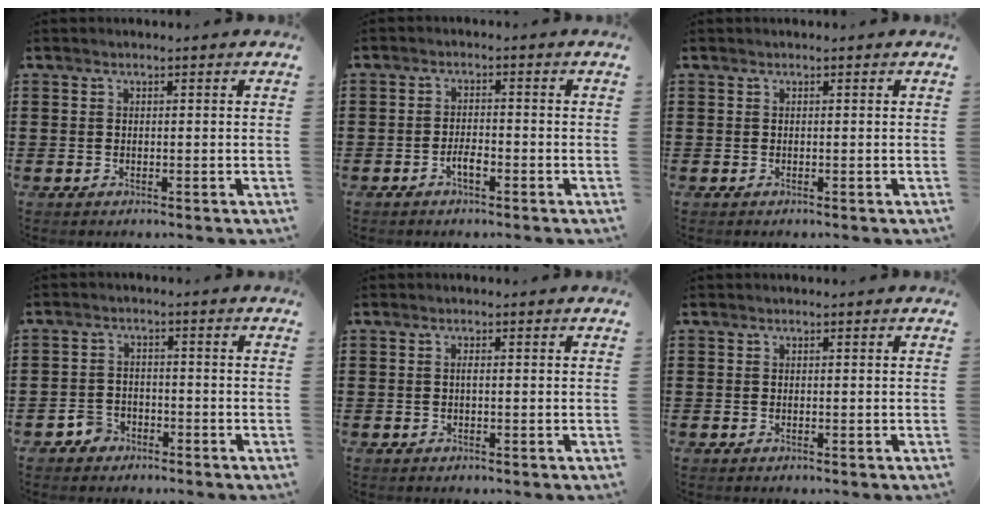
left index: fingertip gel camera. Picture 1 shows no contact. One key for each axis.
{"total": 2.6, "fx": -1.4, "fy": 0.8, "fz": 2.1, "tx": -0.037, "ty": 0.003, "tz": -0.026}
{"total": 0.0}
{"total": 3.0, "fx": -2.5, "fy": 1.7, "fz": 0.5, "tx": -0.014, "ty": 0.005, "tz": -0.050}
{"total": 0.7, "fx": 0.0, "fy": 0.1, "fz": 0.7, "tx": -0.013, "ty": -0.002, "tz": 0.001}
{"total": 0.0}